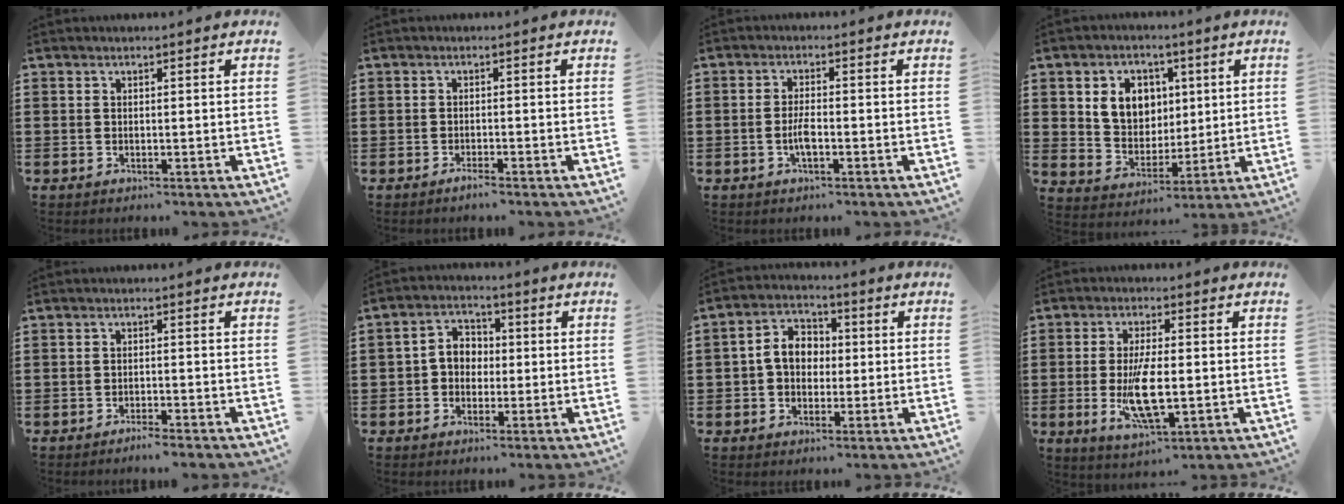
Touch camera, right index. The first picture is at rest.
{"total": 1.2, "force": [-1.1, 0.2, 0.4], "torque": [-0.010, -0.003, -0.021]}
{"total": 3.2, "force": [-1.0, 0.9, 2.9], "torque": [-0.060, 0.001, -0.021]}
{"total": 7.3, "force": [2.4, 6.2, 3.1], "torque": [-0.074, 0.014, 0.040]}
{"total": 1.7, "force": [-1.6, -0.1, 0.6], "torque": [-0.012, 0.001, -0.030]}
{"total": 4.2, "force": [-0.7, 3.6, 2.1], "torque": [-0.051, 0.013, -0.018]}
{"total": 5.8, "force": [-0.2, 4.6, 3.6], "torque": [-0.087, 0.012, -0.008]}
{"total": 9.4, "force": [-1.4, 3.4, 8.6], "torque": [-0.177, -0.014, -0.023]}